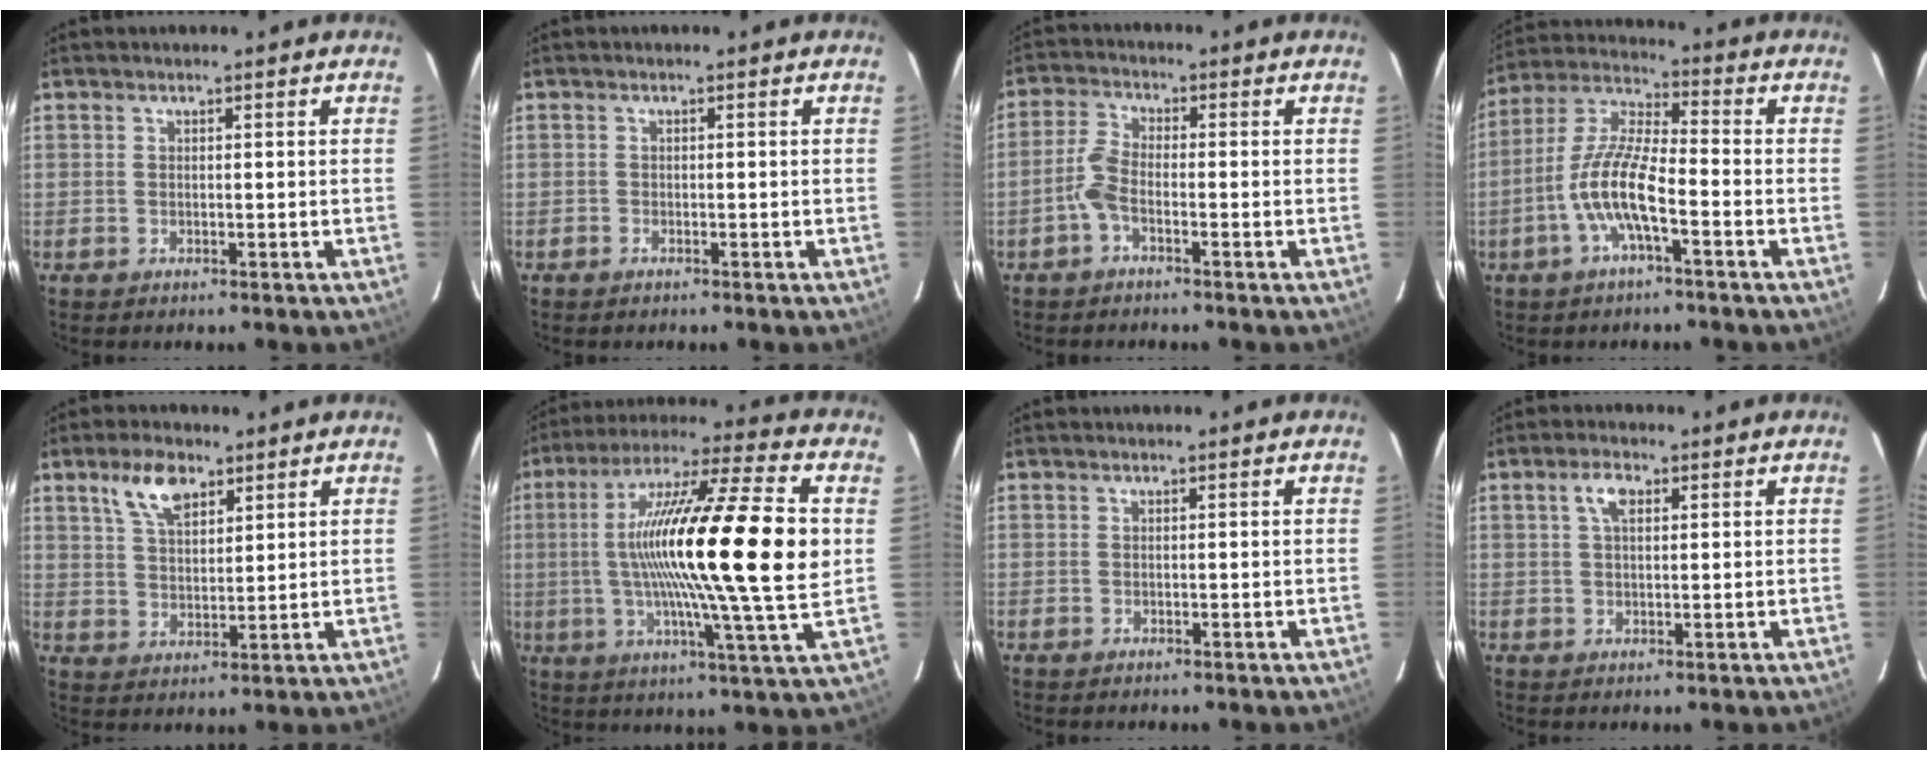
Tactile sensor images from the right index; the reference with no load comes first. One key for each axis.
{"total": 0.7, "fx": -0.6, "fy": 0.4, "fz": 0.1, "tx": -0.003, "ty": 0.003, "tz": -0.012}
{"total": 3.7, "fx": -2.0, "fy": 1.2, "fz": 2.9, "tx": -0.070, "ty": 0.009, "tz": -0.043}
{"total": 10.5, "fx": -4.1, "fy": 2.4, "fz": 9.3, "tx": -0.201, "ty": 0.003, "tz": -0.081}
{"total": 7.6, "fx": 4.6, "fy": 3.6, "fz": 4.9, "tx": -0.089, "ty": 0.010, "tz": 0.088}
{"total": 24.6, "fx": 2.1, "fy": 0.8, "fz": 24.5, "tx": -0.416, "ty": 0.004, "tz": 0.021}
{"total": 0.0}
{"total": 3.5, "fx": 1.3, "fy": 1.7, "fz": 2.7, "tx": -0.052, "ty": 0.009, "tz": 0.025}